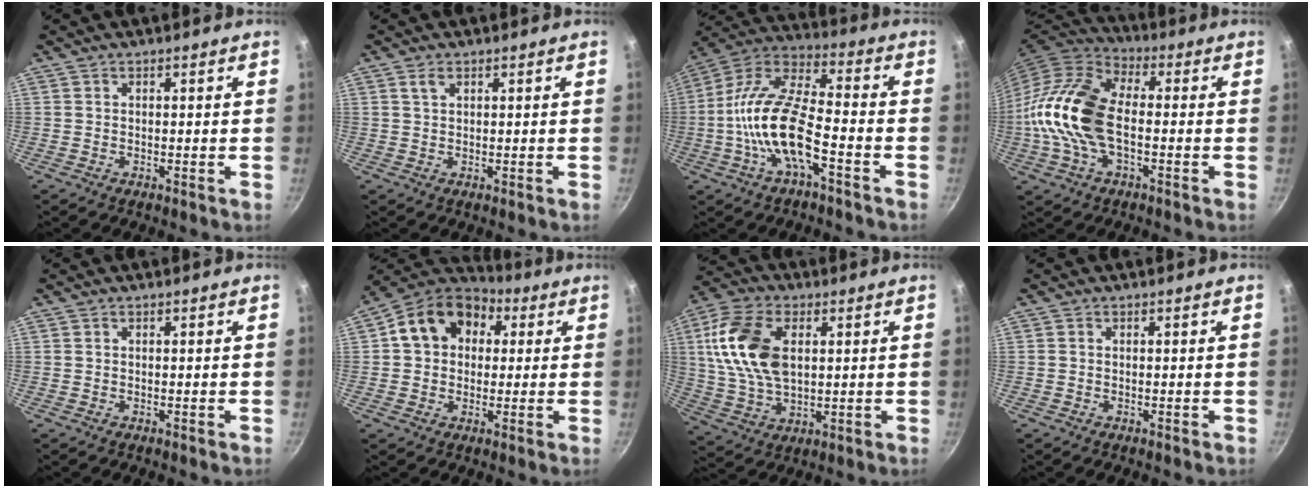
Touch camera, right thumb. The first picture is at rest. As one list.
[{"total": 1.6, "force": [0.9, 0.9, 1.1], "torque": [-0.018, -0.001, 0.017]}, {"total": 16.1, "force": [-5.1, 6.0, 14.1], "torque": [-0.271, 0.045, -0.115]}, {"total": 16.6, "force": [-1.7, 9.3, 13.7], "torque": [-0.255, 0.033, -0.048]}, {"total": 0.0}, {"total": 14.5, "force": [3.2, 11.4, 8.3], "torque": [-0.107, 0.031, 0.033]}, {"total": 15.9, "force": [3.3, 9.6, 12.2], "torque": [-0.227, 0.000, 0.062]}, {"total": 0.0}]